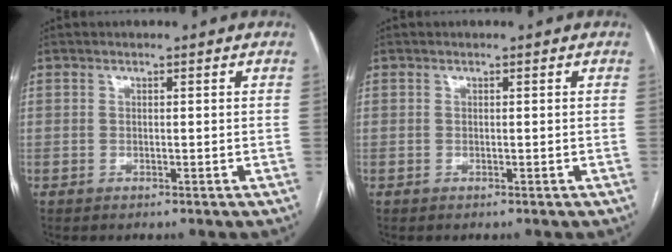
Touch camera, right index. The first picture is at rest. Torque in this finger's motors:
{"motor_torque": [0.00, 0.00, 0.00, 0.00]}